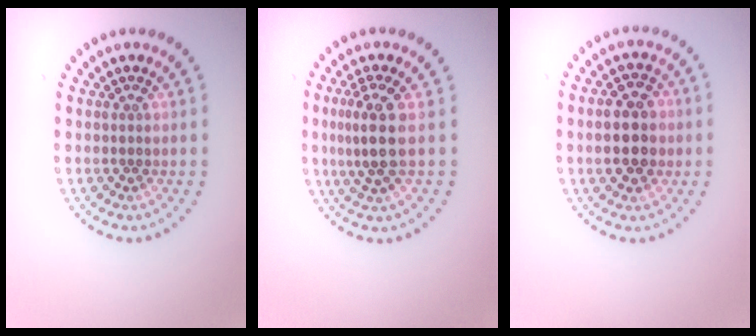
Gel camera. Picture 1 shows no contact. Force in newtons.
{"total": 3.4, "press": 2.9, "slide": 1.8}
{"total": 4.6, "press": 4.6, "slide": 0.2}